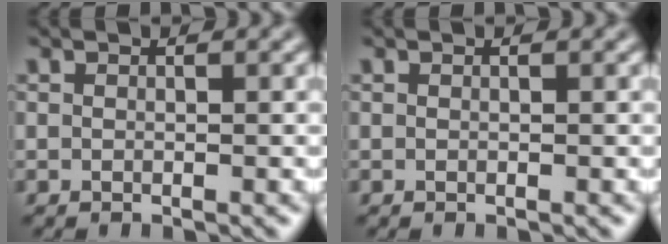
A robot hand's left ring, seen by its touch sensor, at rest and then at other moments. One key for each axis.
{"total": 0.0}